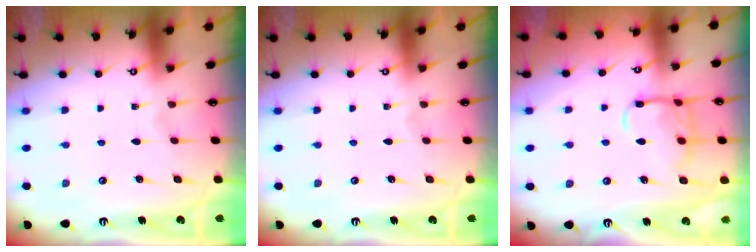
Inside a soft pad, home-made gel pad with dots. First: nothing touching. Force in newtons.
{"total": 0.0}
{"total": 13.1, "press": 13.1, "slide": 1.1}